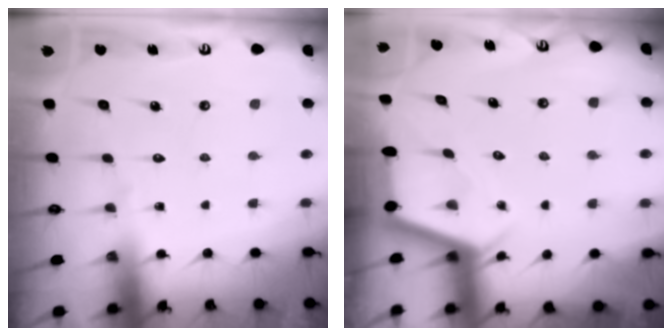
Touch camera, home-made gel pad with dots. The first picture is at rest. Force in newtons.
{"total": 2.9, "press": 2.9, "slide": 0.3}